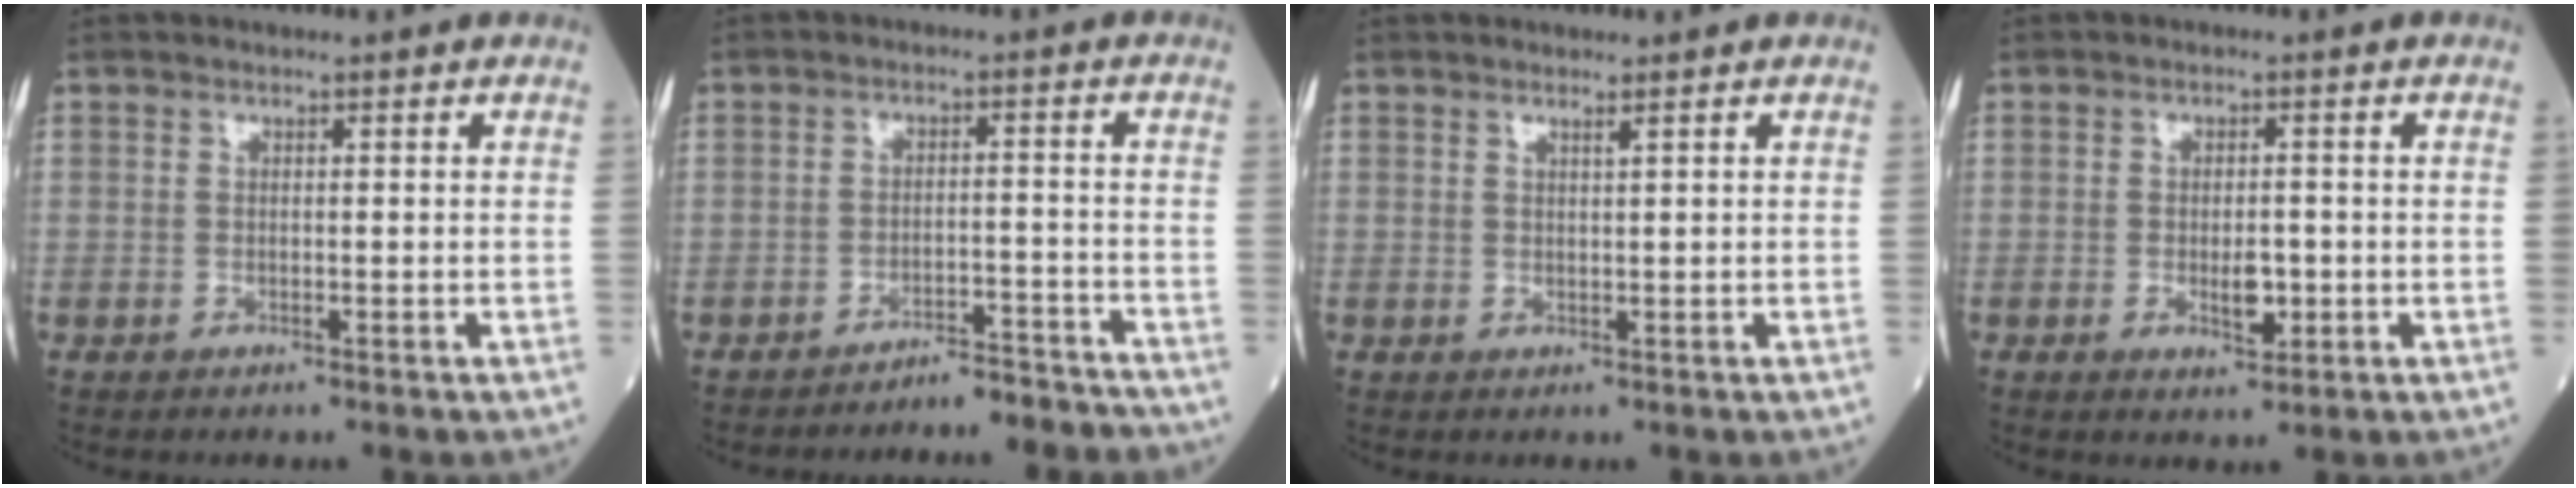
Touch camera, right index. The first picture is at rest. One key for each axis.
{"total": 4.5, "fx": -4.2, "fy": 1.2, "fz": 1.0, "tx": -0.008, "ty": 0.001, "tz": -0.057}
{"total": 0.8, "fx": 0.6, "fy": -0.2, "fz": 0.4, "tx": -0.016, "ty": -0.008, "tz": 0.014}
{"total": 3.5, "fx": -0.9, "fy": 1.4, "fz": 3.0, "tx": -0.048, "ty": -0.001, "tz": -0.010}